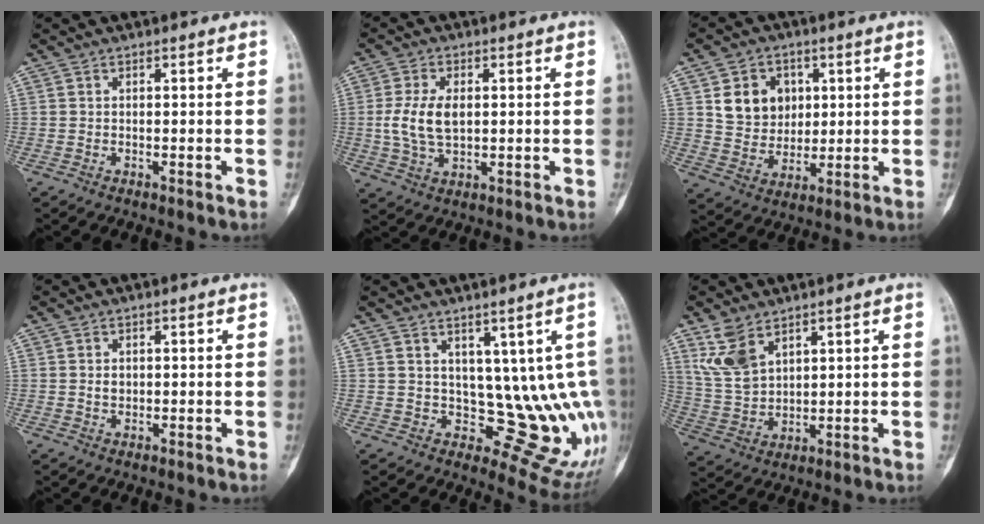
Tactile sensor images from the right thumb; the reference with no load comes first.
{"total": 7.9, "force": [0.5, 4.4, 6.5], "torque": [-0.131, -0.002, 0.013]}
{"total": 10.3, "force": [3.0, 8.5, 4.9], "torque": [-0.039, -0.013, 0.061]}
{"total": 1.3, "force": [0.2, 1.0, 0.8], "torque": [-0.005, 0.001, 0.005]}
{"total": 10.7, "force": [2.8, 6.5, 8.1], "torque": [-0.051, -0.029, 0.059]}
{"total": 8.3, "force": [5.1, 4.6, 4.7], "torque": [-0.086, -0.018, 0.117]}